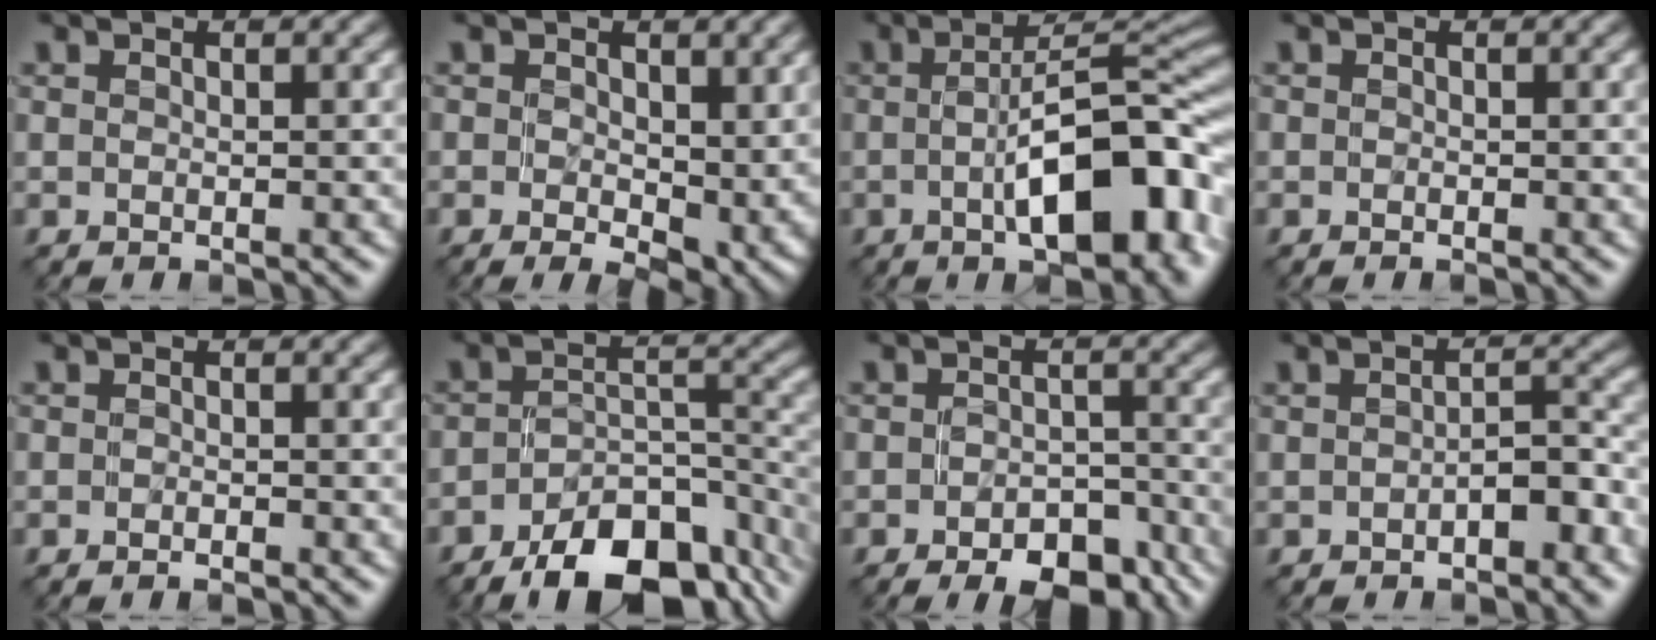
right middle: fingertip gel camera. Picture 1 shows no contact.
{"total": 6.8, "force": [-0.2, 4.0, 5.6], "torque": [-0.086, -0.020, 0.002]}
{"total": 11.5, "force": [-2.6, 3.7, 10.6], "torque": [-0.138, 0.004, -0.042]}
{"total": 0.5, "force": [-0.4, 0.2, 0.2], "torque": [-0.005, -0.002, -0.009]}
{"total": 0.8, "force": [-0.6, 0.2, 0.4], "torque": [-0.008, -0.002, -0.012]}
{"total": 10.9, "force": [-7.5, 4.4, 6.5], "torque": [-0.097, -0.013, -0.119]}
{"total": 6.7, "force": [-4.5, 3.1, 3.9], "torque": [-0.045, -0.012, -0.061]}
{"total": 2.8, "force": [-1.3, 1.0, 2.3], "torque": [-0.036, 0.003, -0.022]}